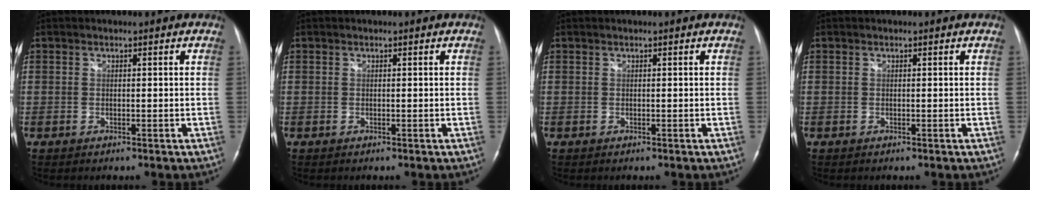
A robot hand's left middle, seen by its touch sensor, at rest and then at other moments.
{"total": 0.0}
{"total": 0.0}
{"total": 0.0}